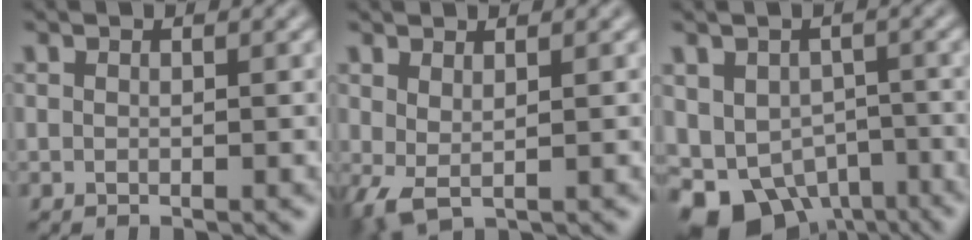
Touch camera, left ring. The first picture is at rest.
{"total": 2.1, "force": [0.5, 0.9, 1.8], "torque": [-0.047, -0.004, 0.010]}
{"total": 8.3, "force": [-4.1, 5.8, 4.4], "torque": [-0.067, -0.021, -0.063]}